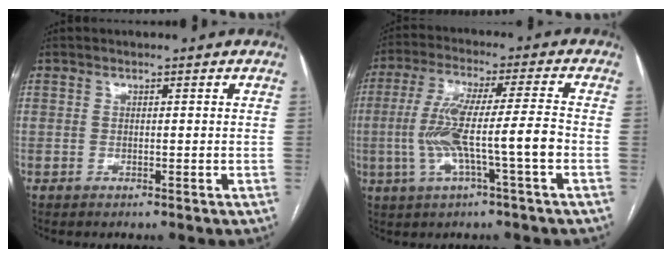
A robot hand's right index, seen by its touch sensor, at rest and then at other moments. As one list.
[{"total": 11.2, "force": [-2.5, 0.0, 10.9], "torque": [-0.214, 0.014, -0.048]}]